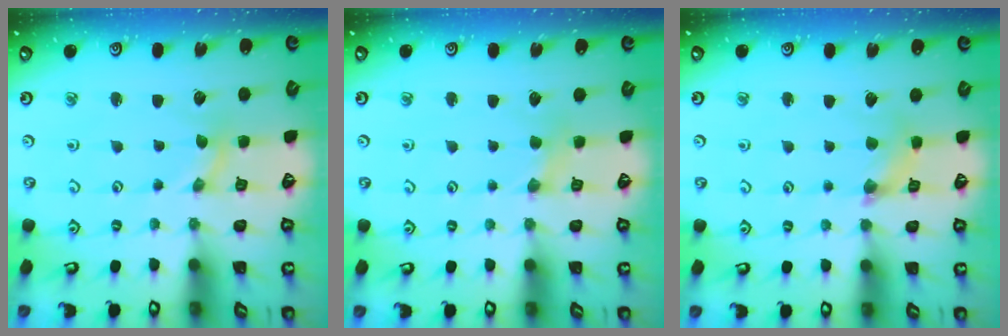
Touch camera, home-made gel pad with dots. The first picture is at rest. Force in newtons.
{"total": 1.4, "press": 1.4, "slide": 0.3}
{"total": 2.2, "press": 2.2, "slide": 0.4}